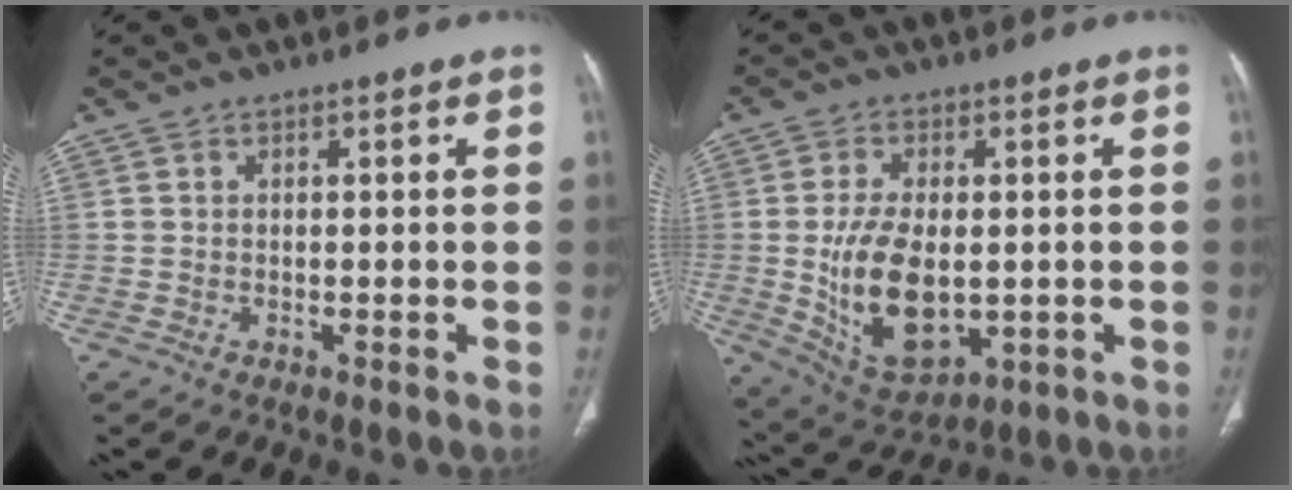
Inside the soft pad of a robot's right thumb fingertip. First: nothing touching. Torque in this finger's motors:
{"motor_torque": [-0.53, 0.76, 0.95, 0.49, 0.39]}